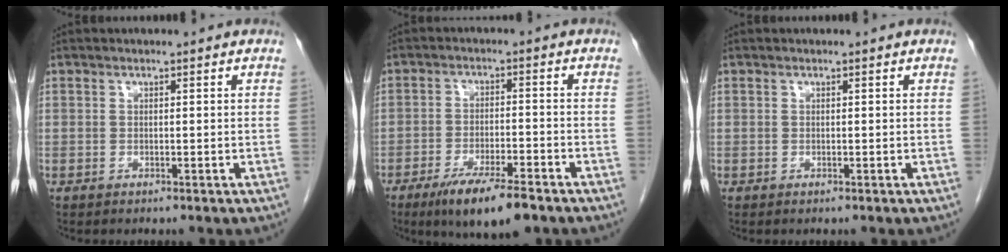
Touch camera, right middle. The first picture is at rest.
{"total": 9.8, "force": [-6.8, 1.7, 6.9], "torque": [-0.117, -0.018, -0.110]}
{"total": 0.0}